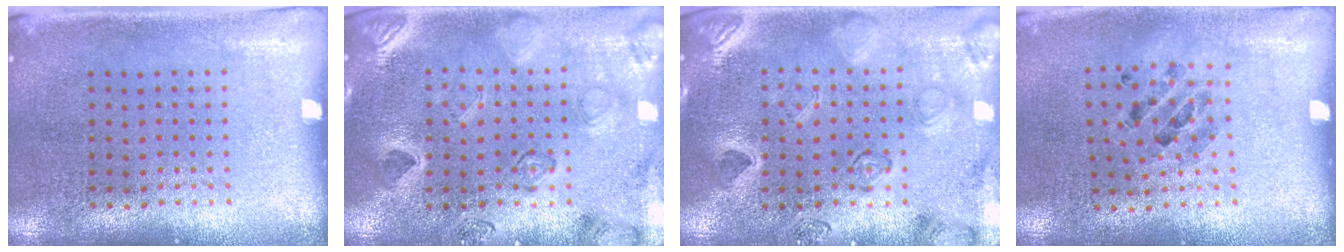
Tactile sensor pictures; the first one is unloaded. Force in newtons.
{"total": 2.5, "press": 2.4, "slide": 0.9}
{"total": 2.5, "press": 2.4, "slide": 0.9}
{"total": 0.8, "press": 0.8, "slide": 0.0}